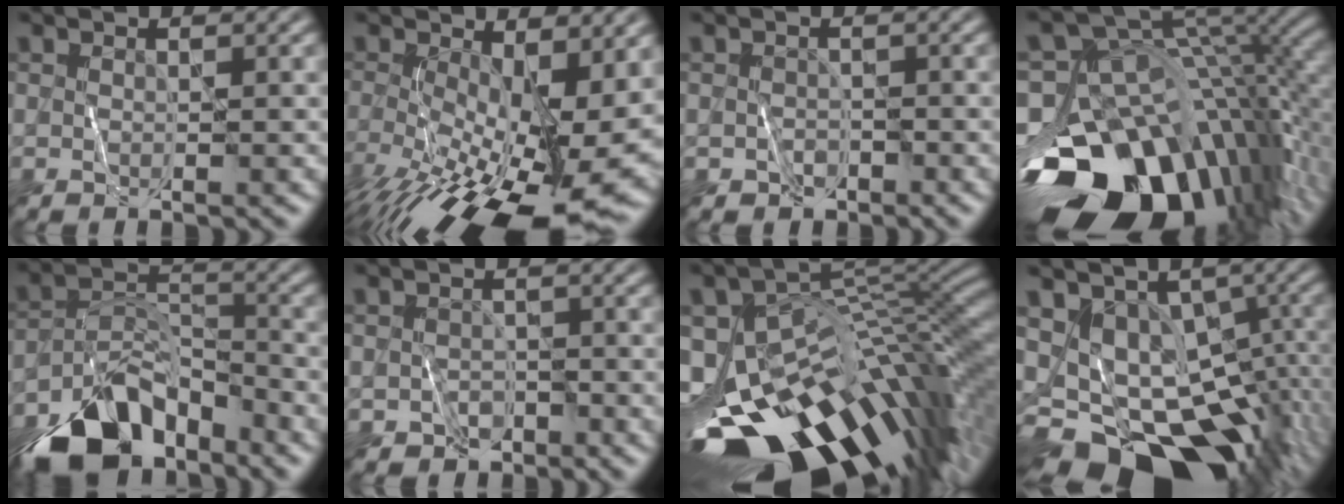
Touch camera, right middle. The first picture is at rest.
{"total": 16.8, "force": [-5.6, 6.3, 14.5], "torque": [-0.245, -0.028, -0.078]}
{"total": 1.6, "force": [-1.1, 1.1, 0.4], "torque": [-0.003, -0.005, -0.021]}
{"total": 17.2, "force": [-7.2, 10.1, 11.9], "torque": [-0.201, 0.012, -0.120]}
{"total": 10.1, "force": [-7.4, 4.6, 5.2], "torque": [-0.091, -0.004, -0.135]}
{"total": 2.6, "force": [-1.7, 1.8, 0.7], "torque": [-0.008, -0.001, -0.032]}
{"total": 17.1, "force": [-7.4, 8.2, 13.0], "torque": [-0.229, -0.010, -0.118]}
{"total": 15.7, "force": [-6.0, 10.4, 10.0], "torque": [-0.132, -0.003, -0.058]}